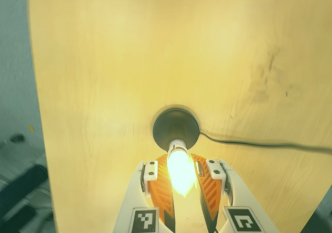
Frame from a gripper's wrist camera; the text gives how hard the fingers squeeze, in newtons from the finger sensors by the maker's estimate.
{"total": 13.7, "left": 12.5, "right": 14.9}